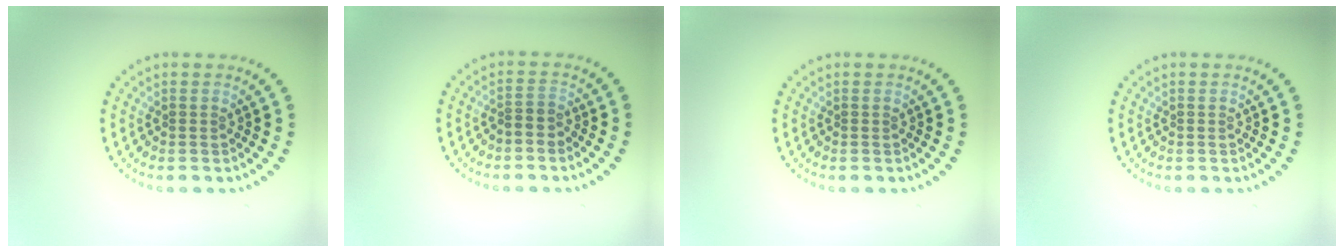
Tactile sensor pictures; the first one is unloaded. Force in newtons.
{"total": 1.1, "press": 0.8, "slide": 0.7}
{"total": 0.0}
{"total": 0.0}